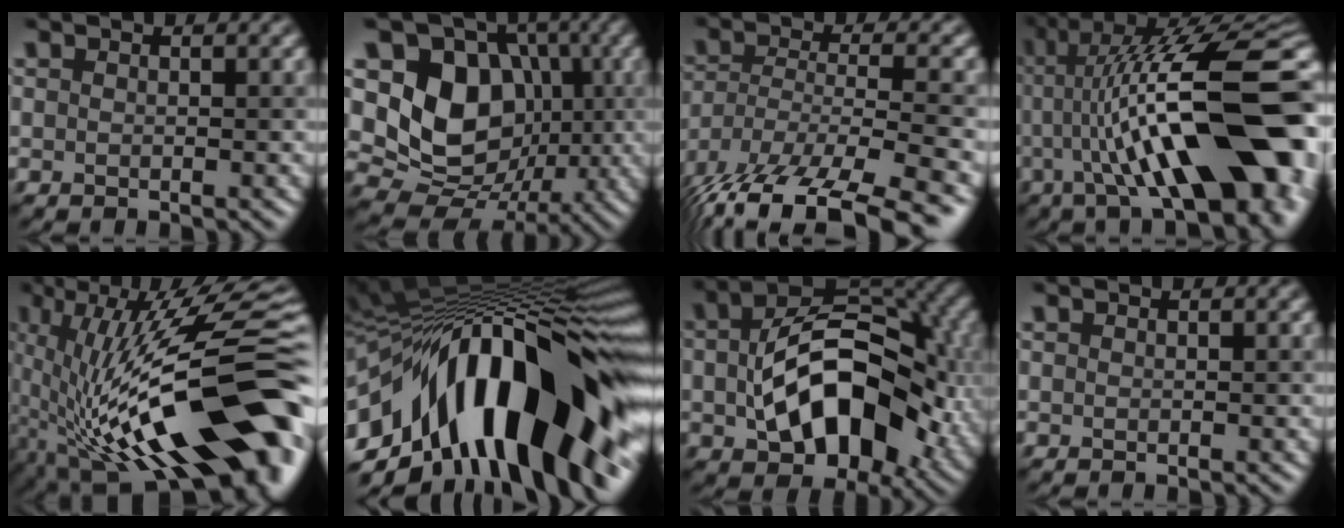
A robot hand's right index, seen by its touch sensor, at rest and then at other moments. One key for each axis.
{"total": 10.5, "fx": 0.9, "fy": 8.6, "fz": 5.9, "tx": -0.092, "ty": -0.010, "tz": 0.000}
{"total": 14.6, "fx": -10.5, "fy": 5.3, "fz": 8.7, "tx": -0.183, "ty": -0.031, "tz": -0.155}
{"total": 15.8, "fx": -1.1, "fy": 4.4, "fz": 15.2, "tx": -0.209, "ty": 0.036, "tz": -0.015}
{"total": 18.6, "fx": -1.5, "fy": 7.8, "fz": 16.8, "tx": -0.283, "ty": 0.017, "tz": -0.026}
{"total": 19.4, "fx": -3.6, "fy": 9.1, "fz": 16.8, "tx": -0.249, "ty": 0.012, "tz": -0.066}
{"total": 13.0, "fx": -1.1, "fy": 8.2, "fz": 10.1, "tx": -0.159, "ty": 0.003, "tz": -0.017}
{"total": 0.0}